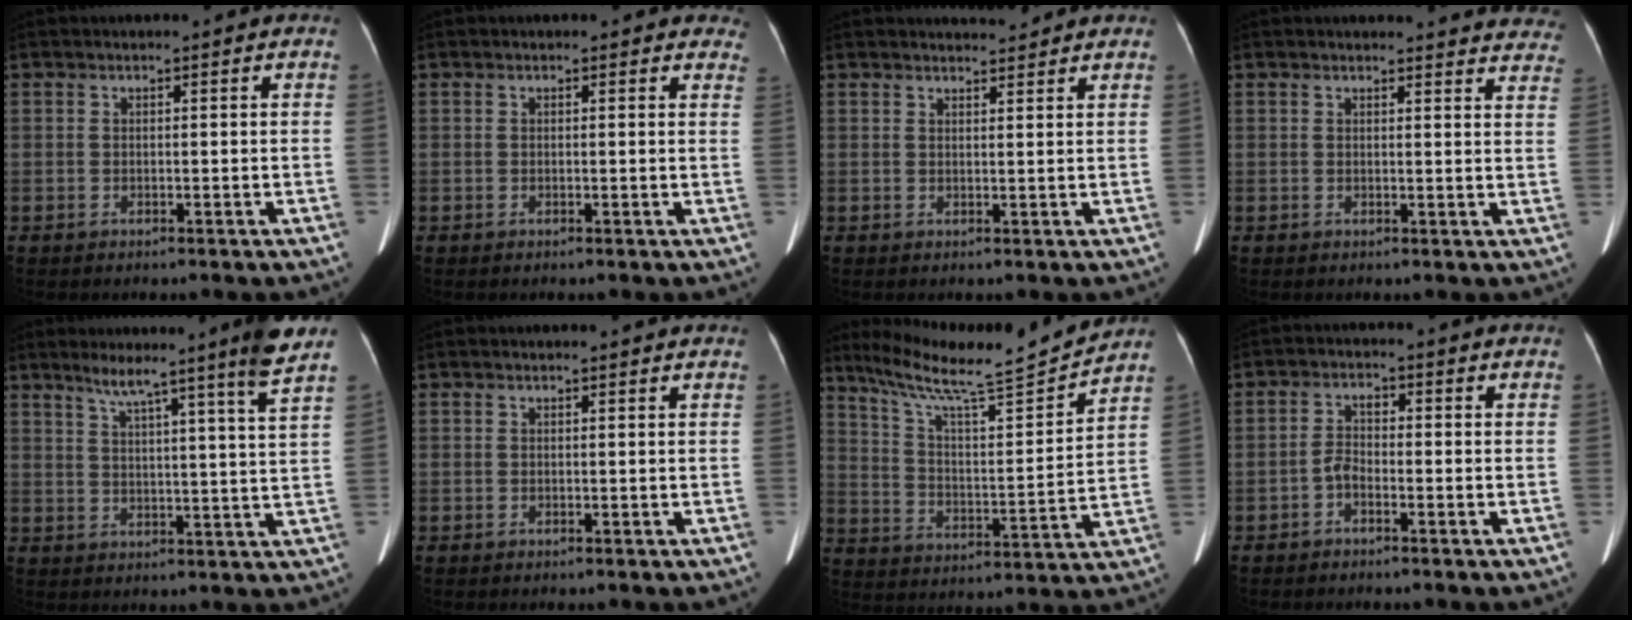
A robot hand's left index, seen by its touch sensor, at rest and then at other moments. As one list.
[{"total": 3.4, "force": [2.9, 1.8, 0.5], "torque": [0.019, -0.008, 0.004]}, {"total": 2.9, "force": [2.8, 0.4, 0.4], "torque": [-0.010, 0.006, 0.040]}, {"total": 16.6, "force": [16.0, 3.4, 2.8], "torque": [-0.001, -0.056, 0.150]}, {"total": 11.4, "force": [9.0, -2.4, 6.7], "torque": [-0.100, -0.017, 0.113]}, {"total": 1.3, "force": [1.3, 0.2, 0.3], "torque": [-0.015, 0.012, 0.013]}, {"total": 16.7, "force": [15.3, -0.9, 6.7], "torque": [-0.119, -0.014, 0.246]}, {"total": 2.4, "force": [-1.4, 1.0, 1.6], "torque": [-0.032, 0.005, -0.028]}]